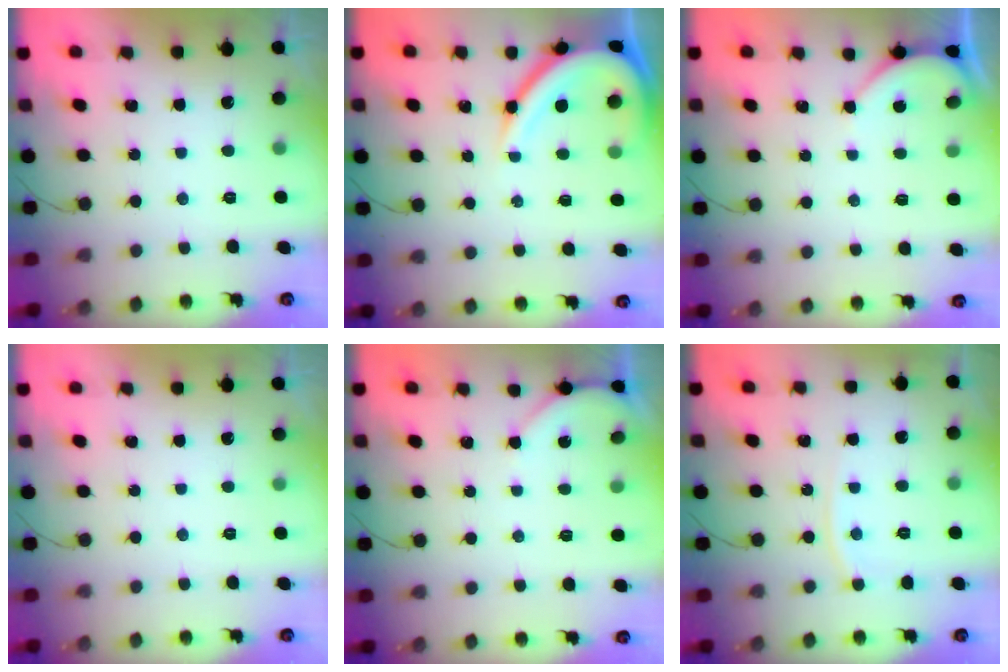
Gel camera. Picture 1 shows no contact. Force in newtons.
{"total": 12.3, "press": 12.3, "slide": 1.3}
{"total": 3.9, "press": 3.9, "slide": 0.2}
{"total": 0.0}
{"total": 2.3, "press": 2.2, "slide": 0.4}
{"total": 5.2, "press": 5.1, "slide": 0.8}